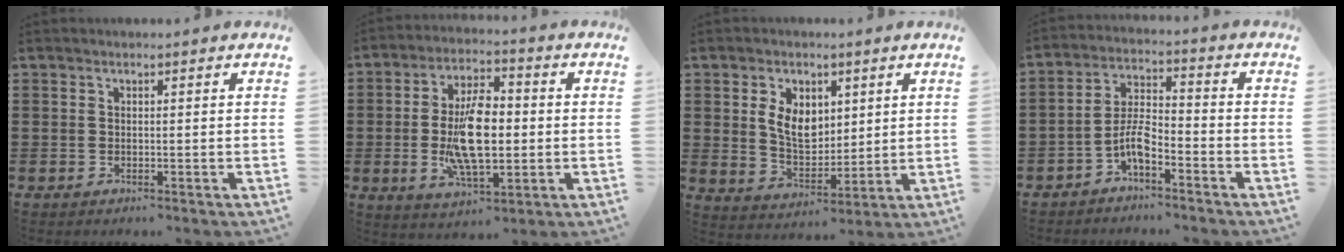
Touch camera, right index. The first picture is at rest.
{"total": 11.6, "force": [-0.8, 5.1, 10.4], "torque": [-0.206, -0.004, -0.017]}
{"total": 6.6, "force": [2.2, 4.5, 4.2], "torque": [-0.090, 0.012, 0.039]}
{"total": 5.6, "force": [-3.4, 1.8, 4.1], "torque": [-0.100, 0.001, -0.073]}